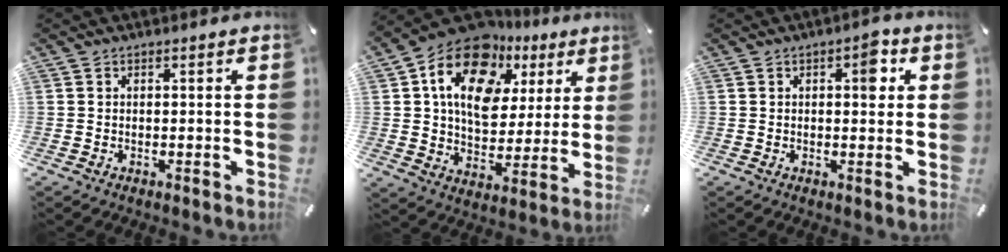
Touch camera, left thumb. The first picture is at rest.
{"total": 17.9, "force": [8.5, 12.4, 9.6], "torque": [-0.159, -0.036, 0.151]}
{"total": 5.4, "force": [1.5, 2.8, 4.3], "torque": [-0.034, -0.011, 0.012]}